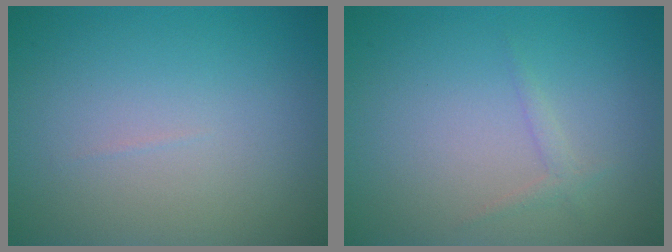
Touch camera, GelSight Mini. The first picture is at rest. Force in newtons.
{"total": 0.9, "press": 0.9, "slide": 0.1}